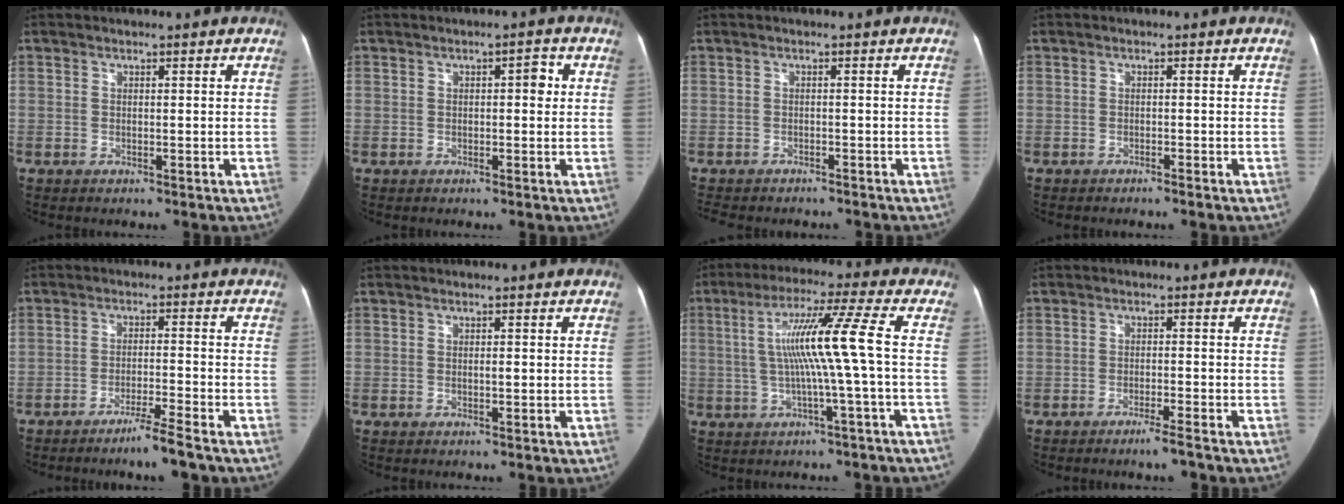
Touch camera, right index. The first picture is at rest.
{"total": 2.3, "force": [0.3, 1.1, 2.0], "torque": [-0.025, 0.021, 0.003]}
{"total": 8.1, "force": [-6.8, 3.6, 2.5], "torque": [-0.041, 0.003, -0.090]}
{"total": 0.8, "force": [-0.7, 0.0, 0.3], "torque": [-0.011, 0.000, -0.012]}
{"total": 5.2, "force": [-4.1, -0.5, 3.2], "torque": [-0.055, -0.010, -0.075]}
{"total": 0.8, "force": [-0.1, 0.3, 0.7], "torque": [-0.012, 0.001, -0.002]}
{"total": 10.7, "force": [-0.2, -1.7, 10.5], "torque": [-0.192, 0.016, 0.001]}
{"total": 3.2, "force": [-2.5, -0.1, 1.9], "torque": [-0.034, -0.004, -0.043]}